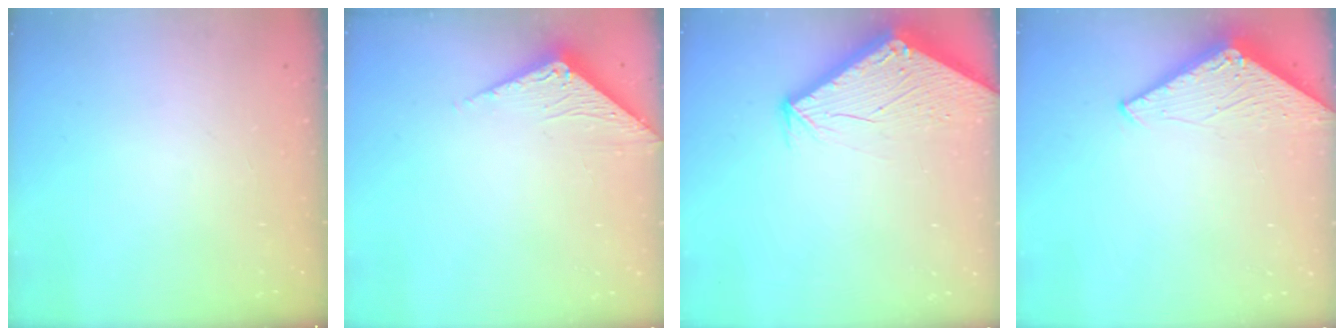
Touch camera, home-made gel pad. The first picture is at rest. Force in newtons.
{"total": 3.3, "press": 3.3, "slide": 0.2}
{"total": 2.5, "press": 2.5, "slide": 0.1}
{"total": 2.9, "press": 2.9, "slide": 0.2}